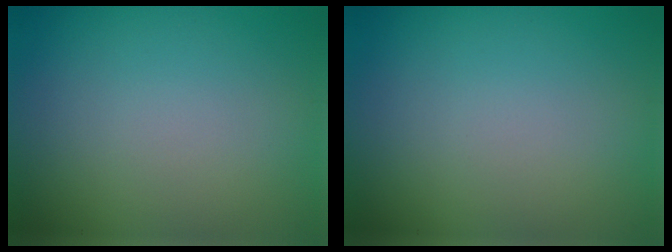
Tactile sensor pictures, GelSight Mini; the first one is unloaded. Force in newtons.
{"total": 0.0}